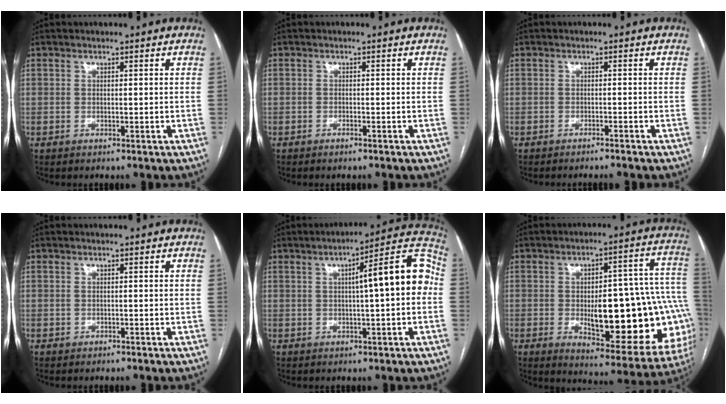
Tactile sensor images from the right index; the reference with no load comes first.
{"total": 0.9, "force": [-0.8, -0.2, 0.4], "torque": [-0.011, 0.000, -0.013]}
{"total": 2.4, "force": [-2.1, -0.9, 0.7], "torque": [-0.005, 0.003, -0.031]}
{"total": 0.0}
{"total": 11.7, "force": [0.8, 1.4, 11.6], "torque": [-0.153, 0.041, 0.005]}
{"total": 24.6, "force": [-3.9, 7.7, 23.0], "torque": [-0.215, 0.028, -0.025]}